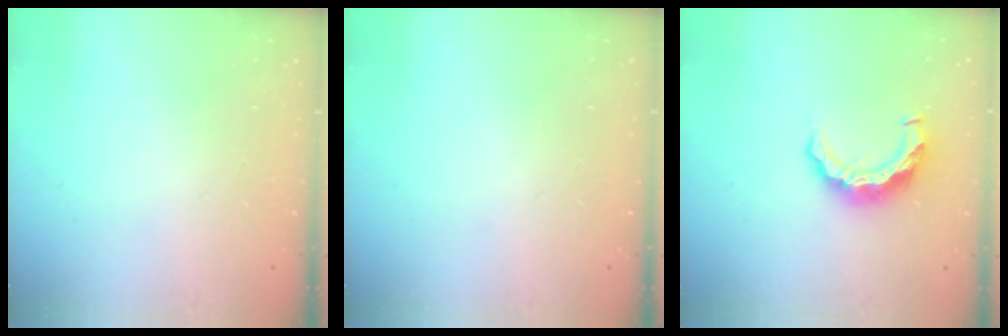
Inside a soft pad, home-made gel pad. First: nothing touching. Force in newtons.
{"total": 0.0}
{"total": 9.6, "press": 9.5, "slide": 1.1}